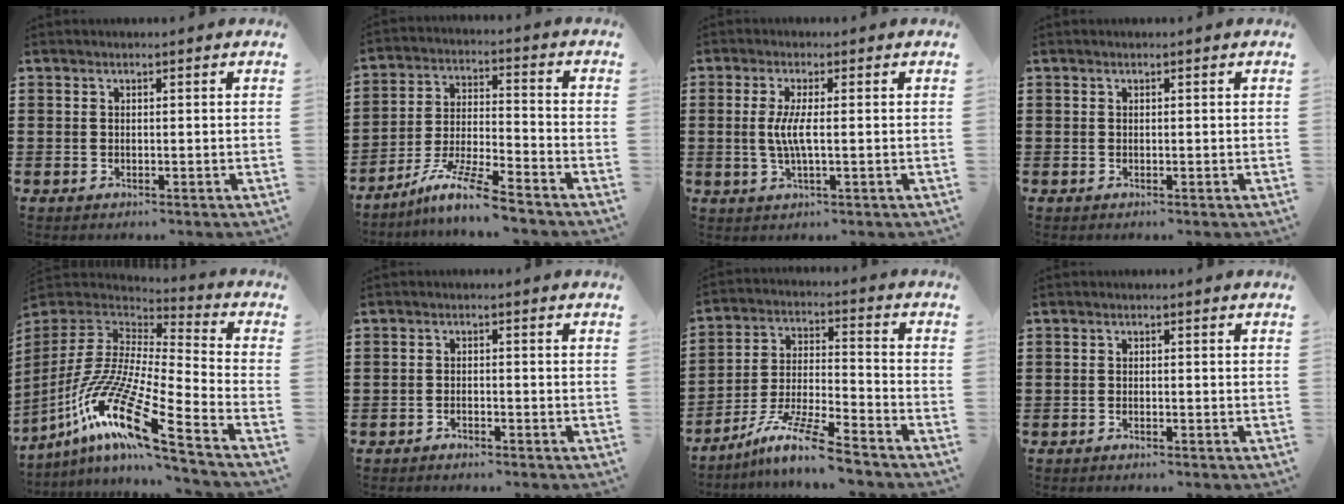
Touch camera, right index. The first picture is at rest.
{"total": 9.3, "force": [-7.8, 0.2, 5.0], "torque": [-0.102, 0.002, -0.154]}
{"total": 4.1, "force": [-0.2, 0.3, 4.1], "torque": [-0.095, -0.012, -0.012]}
{"total": 0.0}
{"total": 15.7, "force": [-9.6, 2.0, 12.3], "torque": [-0.272, -0.011, -0.191]}
{"total": 1.2, "force": [-1.2, 0.1, 0.3], "torque": [-0.010, -0.004, -0.023]}
{"total": 10.3, "force": [-8.6, 0.5, 5.7], "torque": [-0.115, 0.008, -0.171]}
{"total": 0.7, "force": [-0.7, -0.1, 0.3], "torque": [-0.008, -0.006, -0.012]}